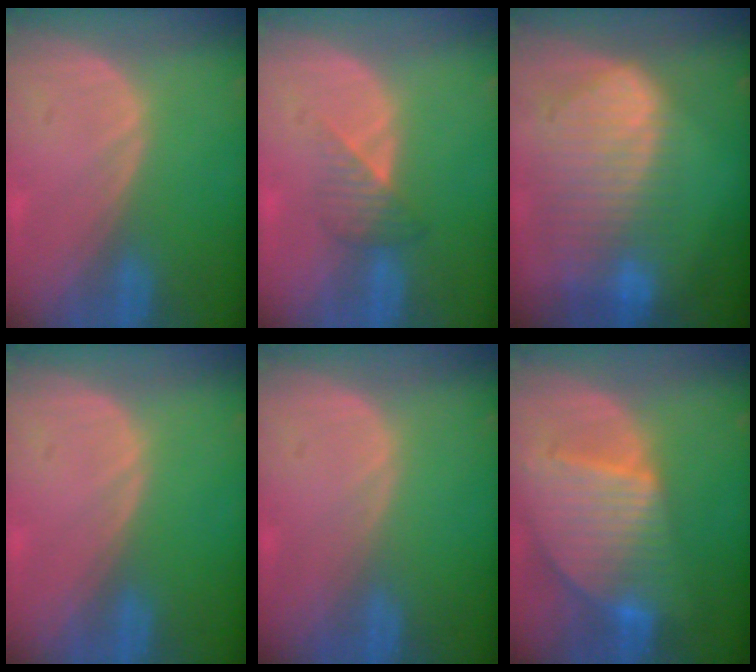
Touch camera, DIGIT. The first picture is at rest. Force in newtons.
{"total": 3.3, "press": 3.2, "slide": 1.0}
{"total": 10.6, "press": 9.1, "slide": 5.4}
{"total": 0.0}
{"total": 0.0}
{"total": 9.5, "press": 8.2, "slide": 4.8}